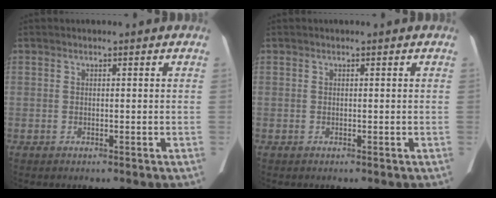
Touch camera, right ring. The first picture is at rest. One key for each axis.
{"total": 0.0}